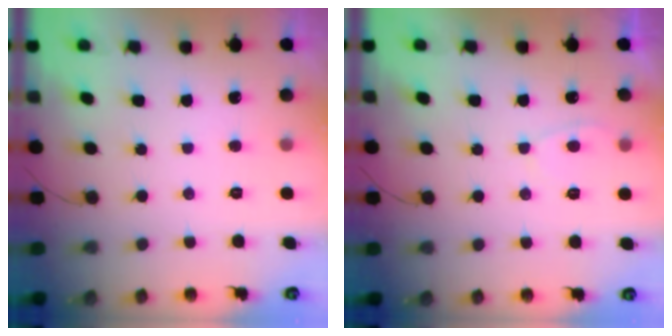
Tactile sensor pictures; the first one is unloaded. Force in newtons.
{"total": 2.1, "press": 2.0, "slide": 0.6}